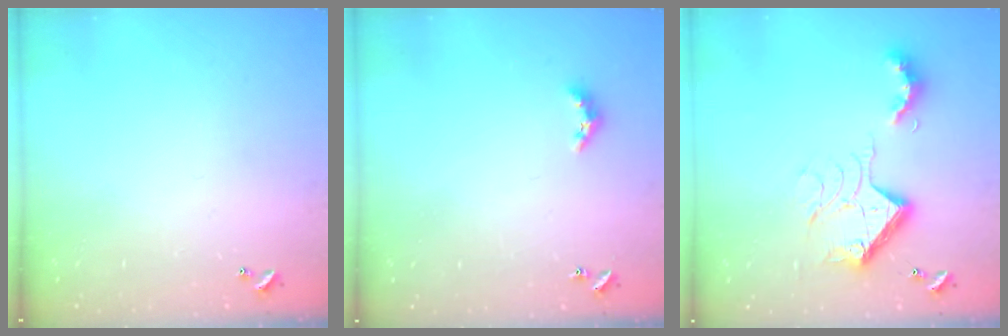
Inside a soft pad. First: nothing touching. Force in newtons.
{"total": 3.3, "press": 3.3, "slide": 0.6}
{"total": 15.7, "press": 15.7, "slide": 1.2}